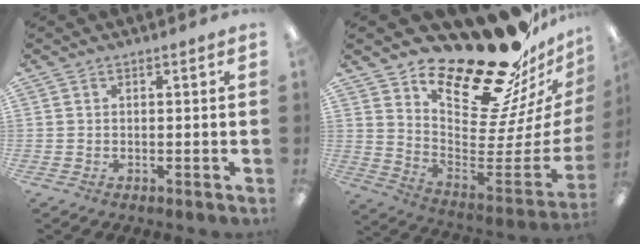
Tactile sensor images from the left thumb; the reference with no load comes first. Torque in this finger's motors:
{"motor_torque": [0.88, 0.88, 1.09, -1.68, 0.10]}